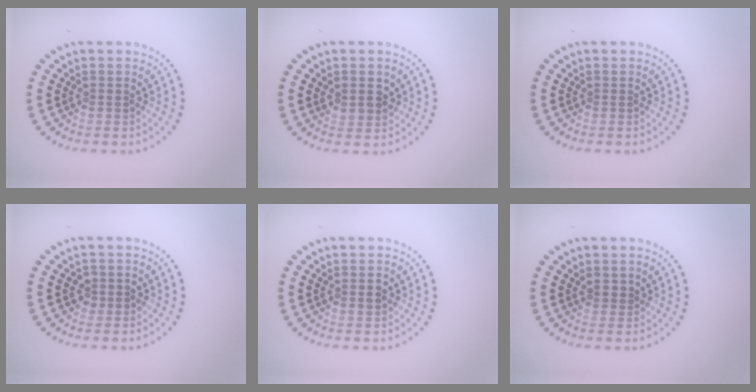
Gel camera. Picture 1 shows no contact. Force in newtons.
{"total": 1.9, "press": 1.9, "slide": 0.6}
{"total": 0.0}
{"total": 1.1, "press": 1.1, "slide": 0.3}
{"total": 1.4, "press": 1.4, "slide": 0.2}
{"total": 0.7, "press": 0.5, "slide": 0.5}